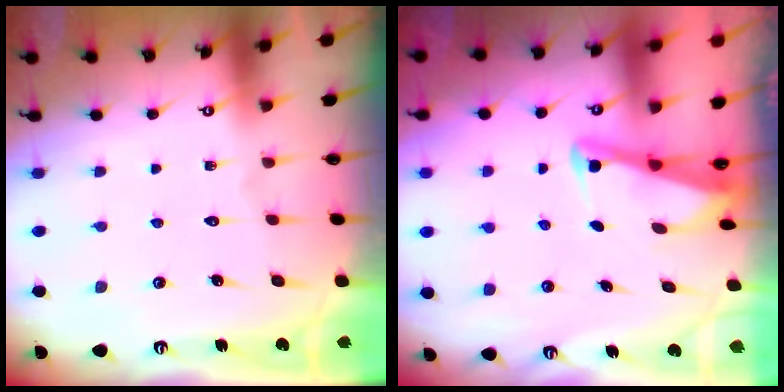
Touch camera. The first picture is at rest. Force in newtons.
{"total": 2.7, "press": 2.7, "slide": 0.3}